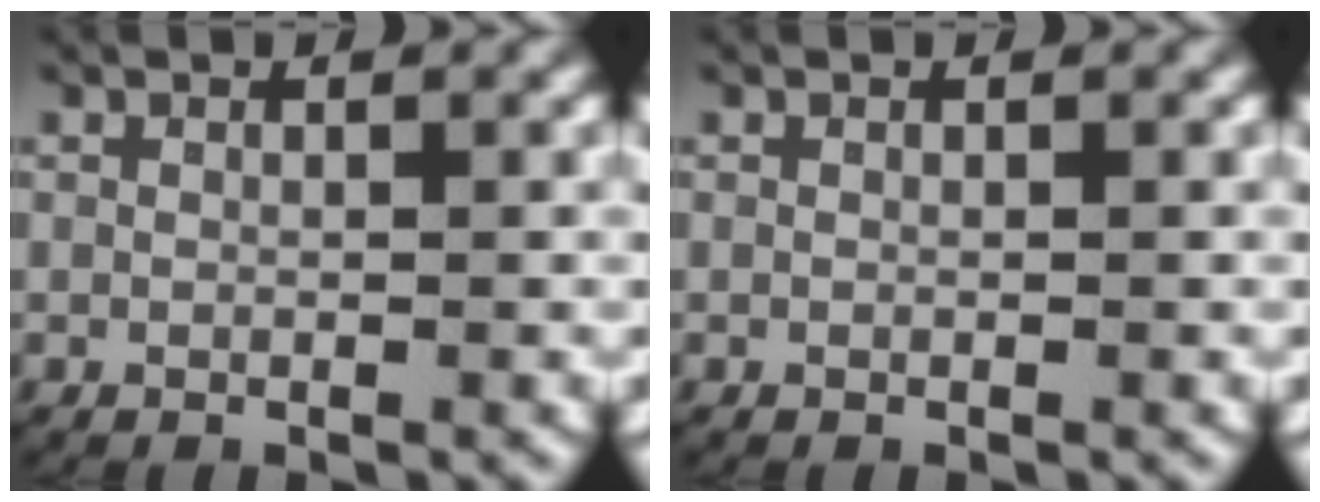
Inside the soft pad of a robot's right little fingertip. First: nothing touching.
{"total": 0.0}